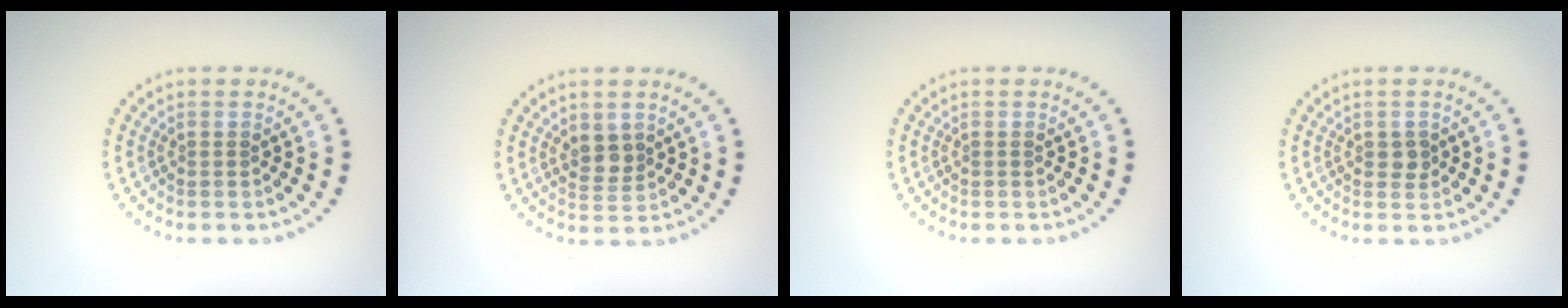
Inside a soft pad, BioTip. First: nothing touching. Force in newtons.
{"total": 1.9, "press": 1.8, "slide": 0.7}
{"total": 0.0}
{"total": 1.3, "press": 1.3, "slide": 0.2}